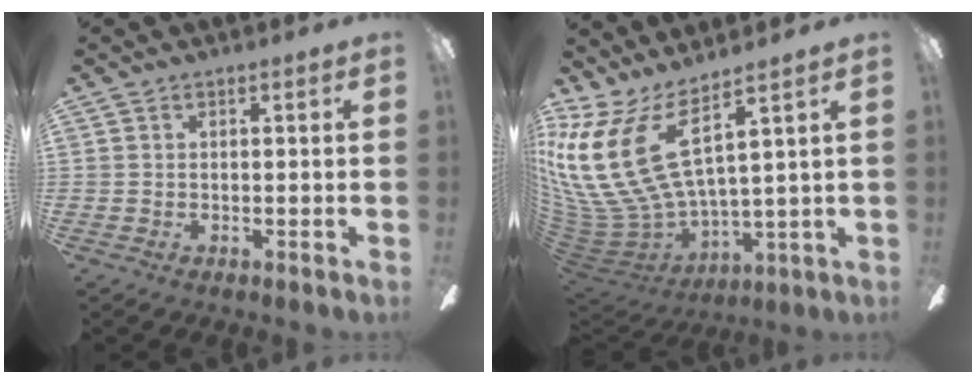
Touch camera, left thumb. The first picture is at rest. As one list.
[{"total": 19.2, "force": [9.8, 8.7, 14.1], "torque": [-0.331, -0.078, 0.177]}]